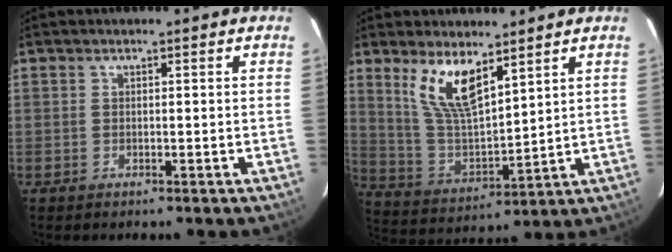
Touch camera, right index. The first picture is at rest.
{"total": 11.3, "force": [6.9, 3.7, 8.1], "torque": [-0.160, -0.004, 0.148]}